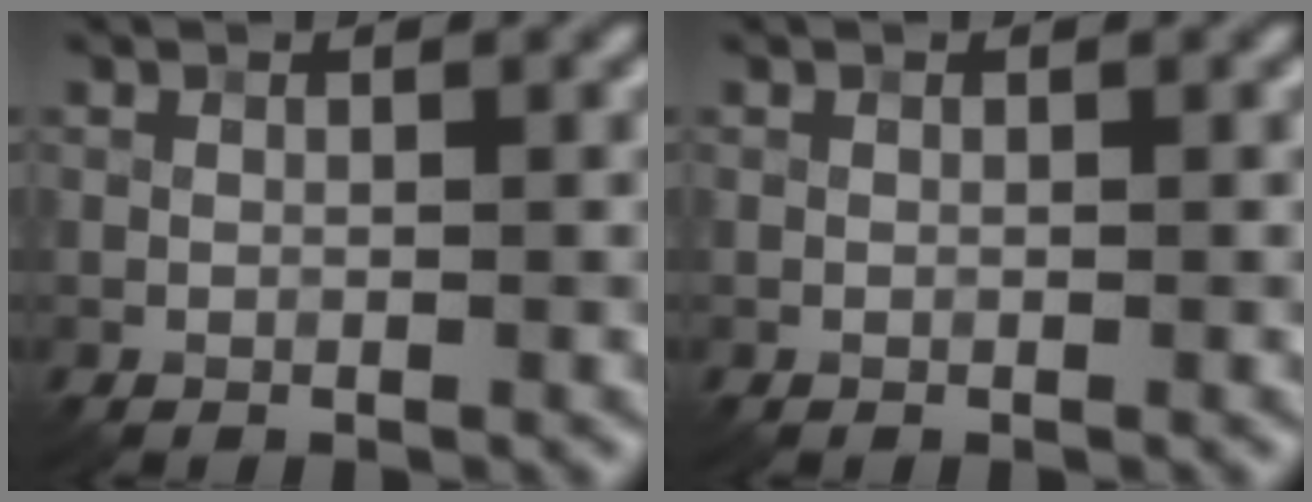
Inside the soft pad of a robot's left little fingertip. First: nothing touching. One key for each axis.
{"total": 0.0}